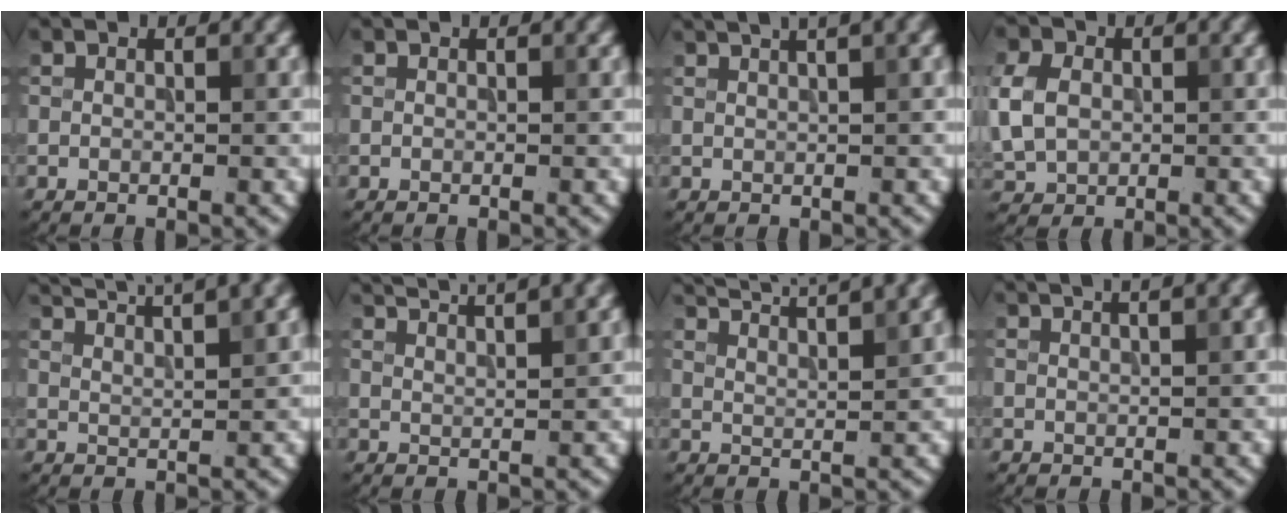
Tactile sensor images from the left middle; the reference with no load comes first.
{"total": 0.0}
{"total": 4.0, "force": [2.5, 0.8, 3.0], "torque": [-0.032, 0.021, 0.030]}
{"total": 5.4, "force": [0.2, 4.3, 3.4], "torque": [-0.098, 0.013, 0.003]}
{"total": 6.5, "force": [5.4, 1.1, 3.4], "torque": [-0.038, 0.034, 0.055]}
{"total": 5.8, "force": [4.8, 1.1, 3.1], "torque": [-0.026, 0.036, 0.044]}
{"total": 7.8, "force": [6.6, 1.6, 4.0], "torque": [-0.043, 0.035, 0.063]}
{"total": 3.6, "force": [2.5, 1.0, 2.5], "torque": [-0.012, 0.023, 0.009]}